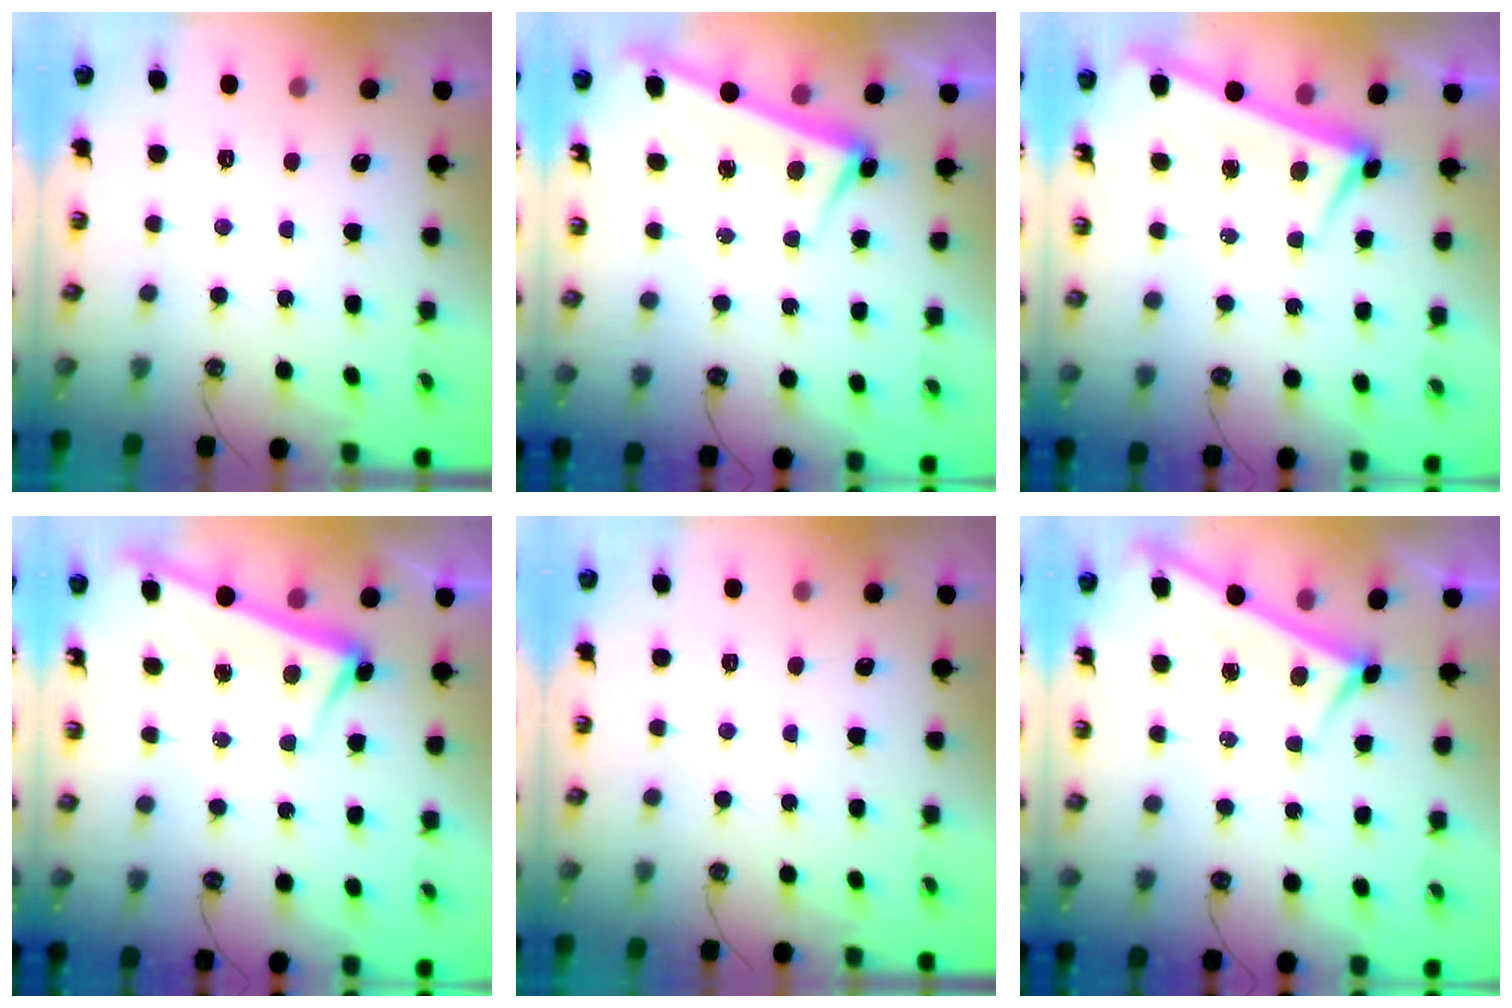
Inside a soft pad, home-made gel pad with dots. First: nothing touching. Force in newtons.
{"total": 2.5, "press": 2.4, "slide": 0.8}
{"total": 1.5, "press": 0.5, "slide": 1.4}
{"total": 2.6, "press": 2.5, "slide": 0.9}
{"total": 0.0}
{"total": 3.0, "press": 3.0, "slide": 0.2}